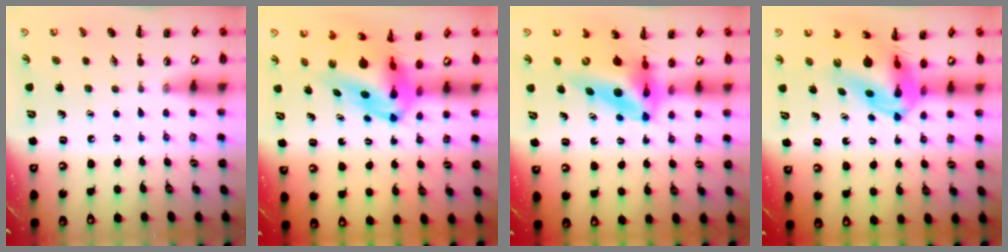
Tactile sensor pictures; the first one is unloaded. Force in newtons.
{"total": 9.0, "press": 8.6, "slide": 2.7}
{"total": 9.7, "press": 9.2, "slide": 3.0}
{"total": 12.6, "press": 12.1, "slide": 3.5}